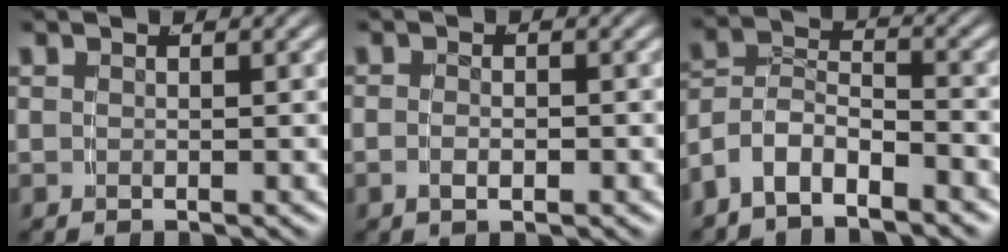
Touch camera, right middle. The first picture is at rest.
{"total": 1.3, "force": [-0.8, 0.4, 1.0], "torque": [-0.023, -0.004, -0.011]}
{"total": 7.0, "force": [-3.4, 5.6, 2.6], "torque": [-0.068, -0.018, -0.068]}